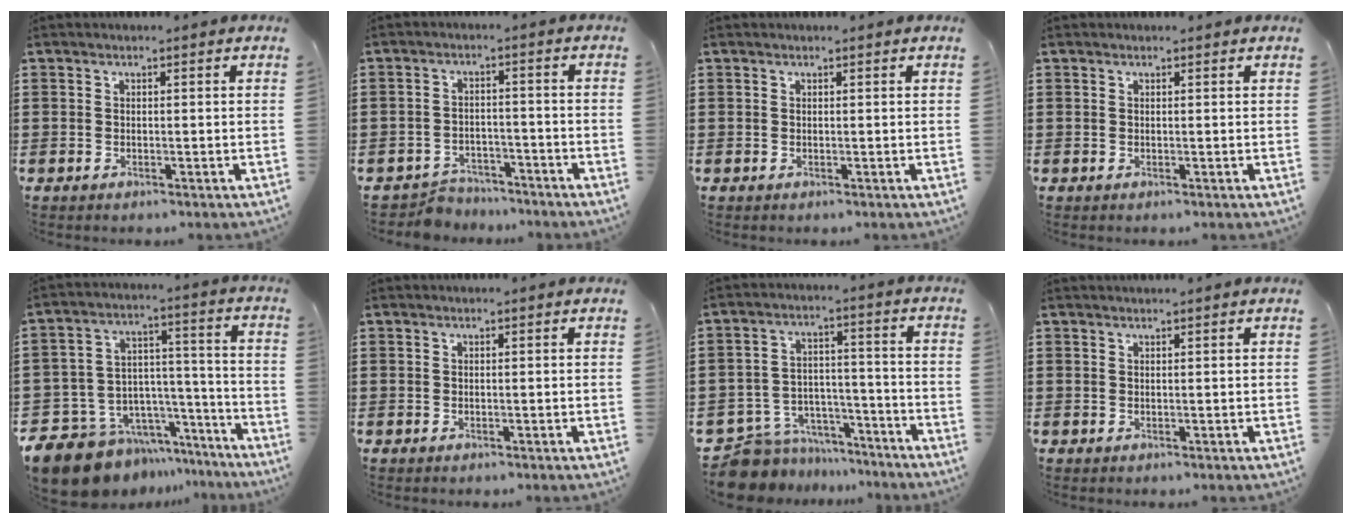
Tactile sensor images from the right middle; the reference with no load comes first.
{"total": 4.1, "force": [-3.9, 0.9, -0.3], "torque": [-0.003, 0.002, -0.086]}
{"total": 0.0}
{"total": 0.0}
{"total": 11.6, "force": [-10.0, 5.4, 2.2], "torque": [-0.068, 0.019, -0.192]}
{"total": 0.0}
{"total": 7.8, "force": [-7.5, 2.3, 0.4], "torque": [-0.028, 0.009, -0.153]}
{"total": 0.6, "force": [0.6, -0.1, 0.1], "torque": [-0.003, -0.003, 0.012]}